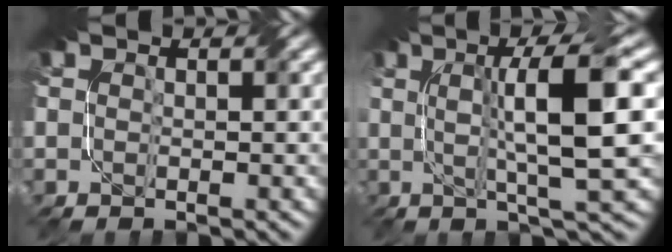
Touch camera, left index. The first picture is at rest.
{"total": 9.3, "force": [1.6, 1.7, 9.0], "torque": [-0.127, 0.007, 0.028]}